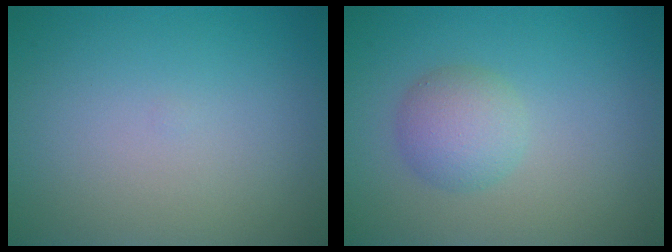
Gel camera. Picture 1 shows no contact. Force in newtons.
{"total": 2.9, "press": 2.9, "slide": 0.0}